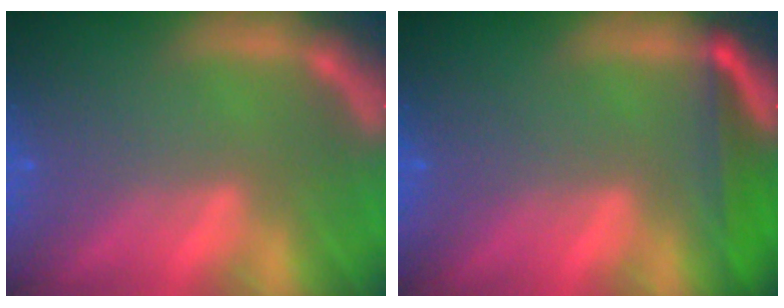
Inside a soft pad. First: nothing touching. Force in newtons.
{"total": 4.0}